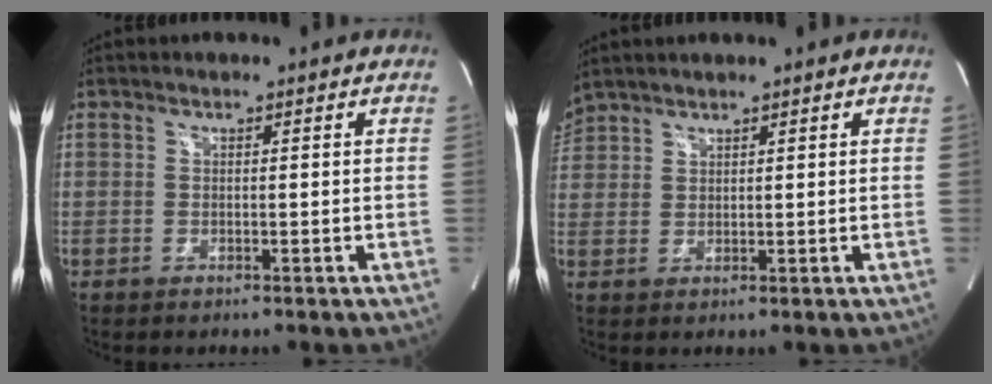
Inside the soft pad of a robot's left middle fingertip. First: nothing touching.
{"total": 4.1, "force": [3.9, 0.7, 1.1], "torque": [-0.033, 0.033, 0.080]}